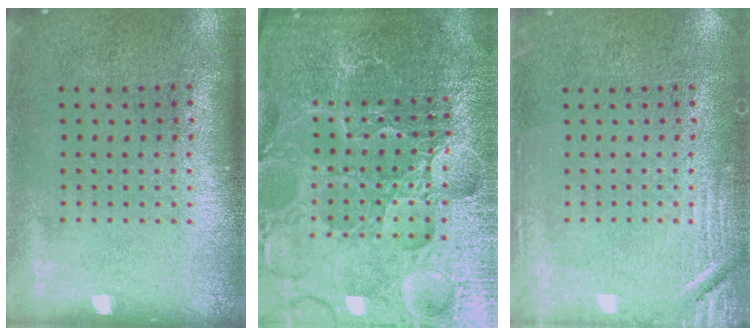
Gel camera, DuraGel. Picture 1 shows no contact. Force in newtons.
{"total": 6.2, "press": 5.5, "slide": 2.7}
{"total": 2.7, "press": 2.7, "slide": 0.4}